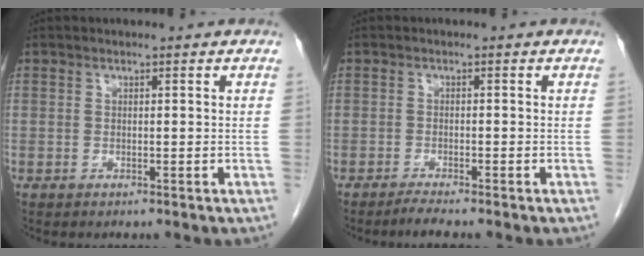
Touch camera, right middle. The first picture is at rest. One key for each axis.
{"total": 2.0, "fx": -1.8, "fy": -0.4, "fz": 0.9, "tx": -0.022, "ty": -0.005, "tz": -0.034}